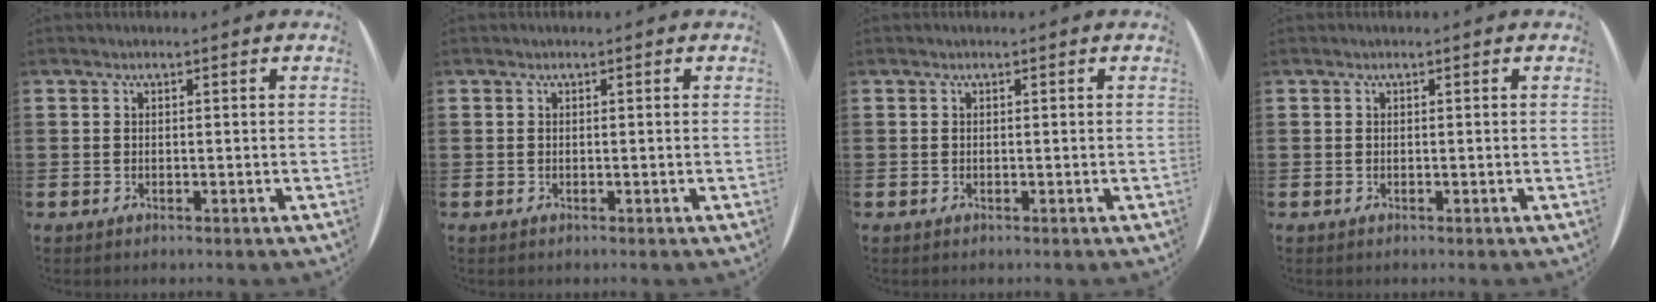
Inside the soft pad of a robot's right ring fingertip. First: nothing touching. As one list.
[{"total": 0.0}, {"total": 0.0}, {"total": 0.0}]